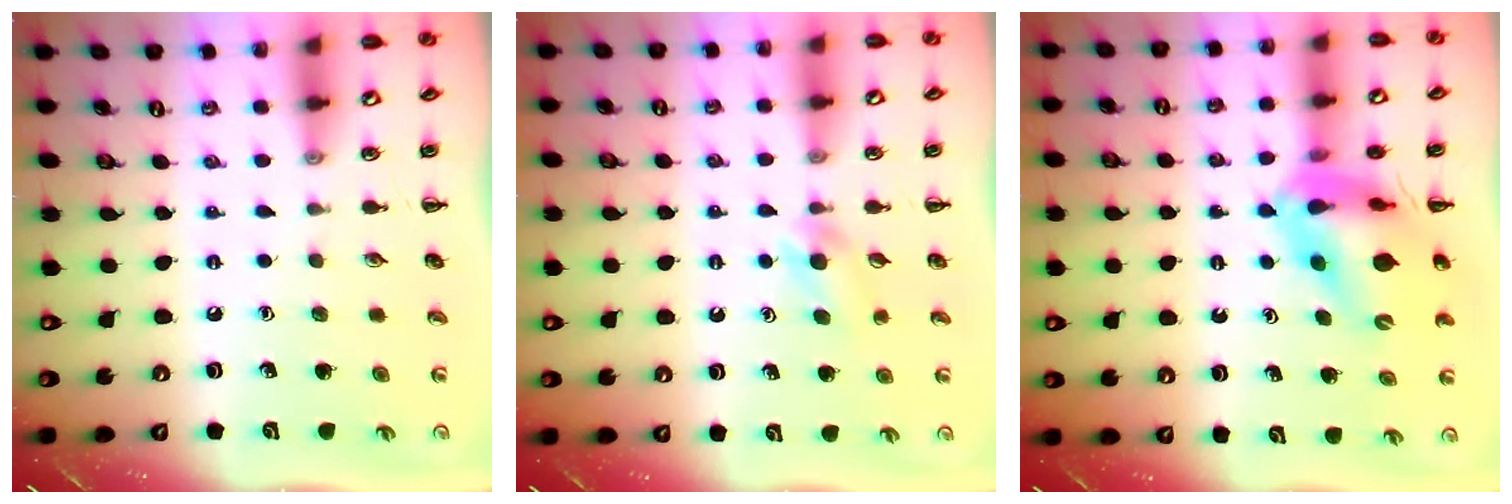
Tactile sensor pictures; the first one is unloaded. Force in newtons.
{"total": 3.2, "press": 3.0, "slide": 1.2}
{"total": 13.3, "press": 12.6, "slide": 4.0}